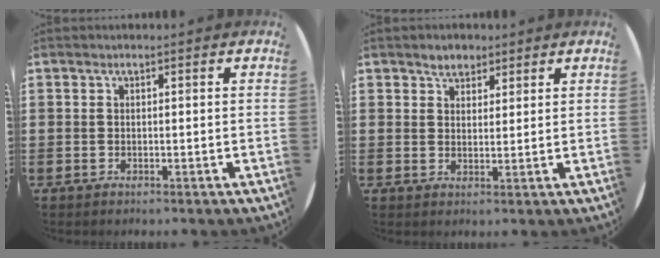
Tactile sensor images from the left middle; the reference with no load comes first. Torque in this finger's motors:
{"motor_torque": [0.56, -0.48, 0.04, 0.01]}